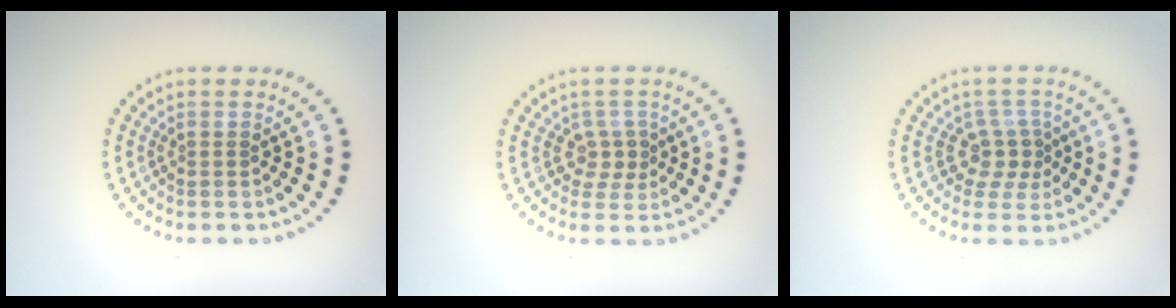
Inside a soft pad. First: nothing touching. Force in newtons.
{"total": 1.7, "press": 1.5, "slide": 0.9}
{"total": 2.5, "press": 1.8, "slide": 1.7}